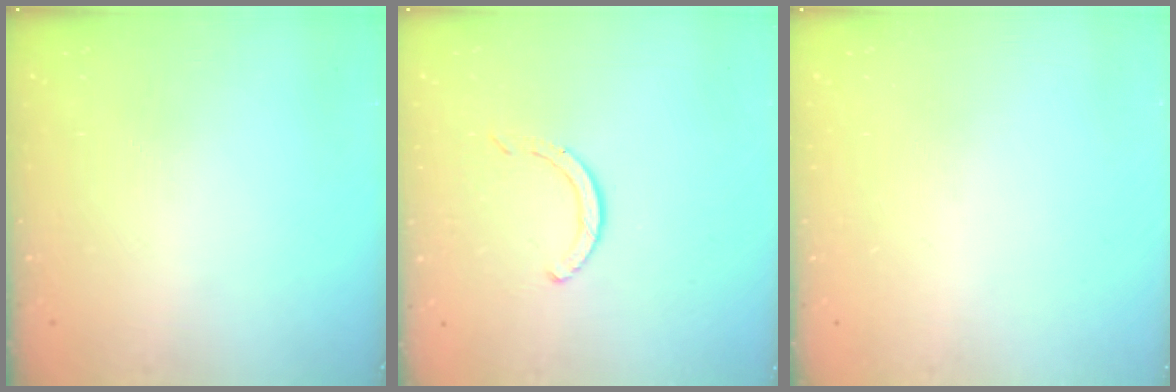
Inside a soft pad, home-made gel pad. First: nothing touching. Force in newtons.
{"total": 2.9, "press": 2.9, "slide": 0.4}
{"total": 0.0}